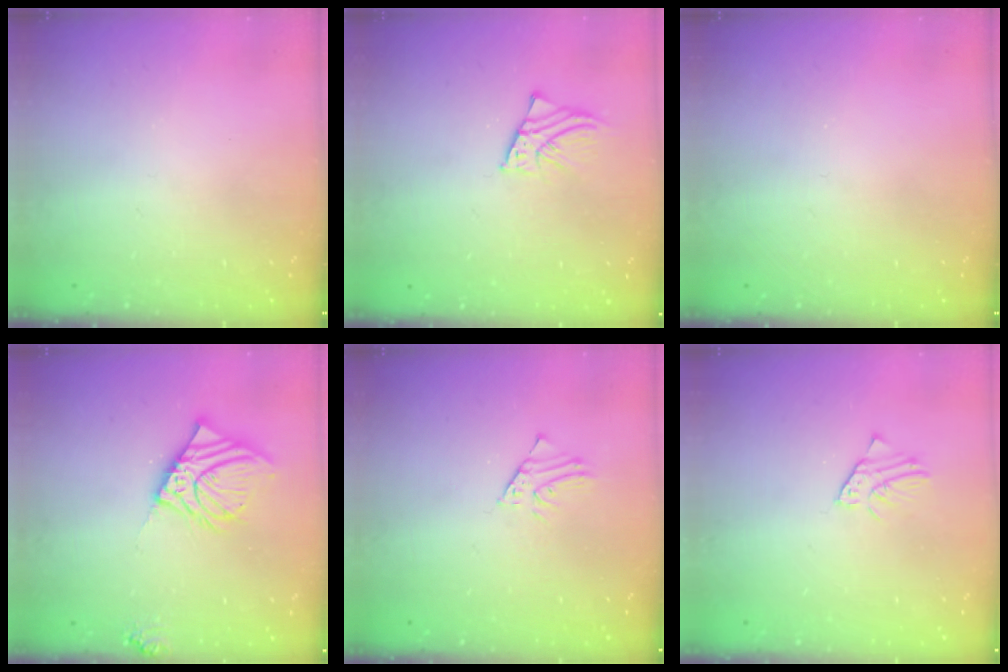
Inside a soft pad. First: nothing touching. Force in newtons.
{"total": 2.5, "press": 2.5, "slide": 0.3}
{"total": 0.0}
{"total": 12.2, "press": 12.0, "slide": 2.1}
{"total": 1.7, "press": 1.7, "slide": 0.2}
{"total": 2.3, "press": 2.3, "slide": 0.1}